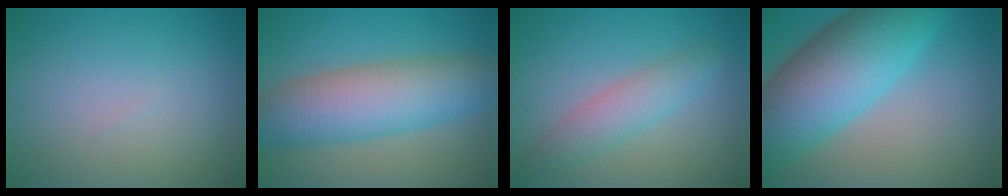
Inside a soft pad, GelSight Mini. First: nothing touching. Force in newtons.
{"total": 8.7, "press": 8.7, "slide": 0.3}
{"total": 3.4, "press": 3.4, "slide": 0.1}
{"total": 11.5, "press": 11.5, "slide": 0.3}